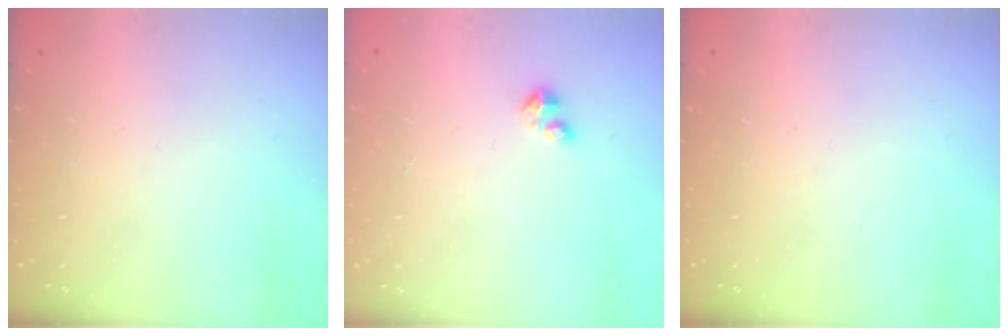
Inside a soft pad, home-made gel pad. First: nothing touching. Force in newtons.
{"total": 2.1, "press": 2.1, "slide": 0.2}
{"total": 0.0}